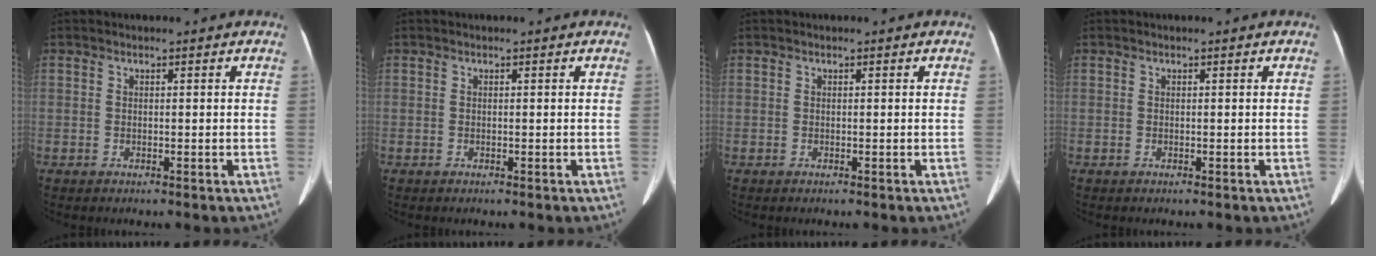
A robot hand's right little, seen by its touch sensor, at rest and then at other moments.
{"total": 0.0}
{"total": 0.0}
{"total": 0.0}